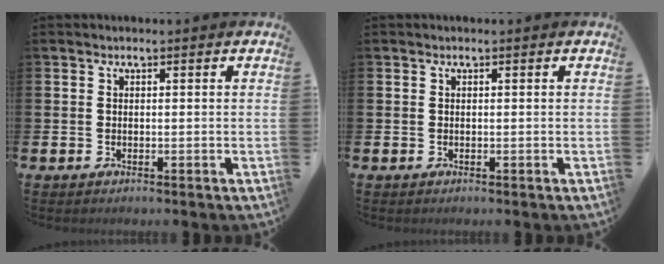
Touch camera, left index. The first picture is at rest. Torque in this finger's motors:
{"motor_torque": [-0.01, -0.01, 0.00, 0.01]}